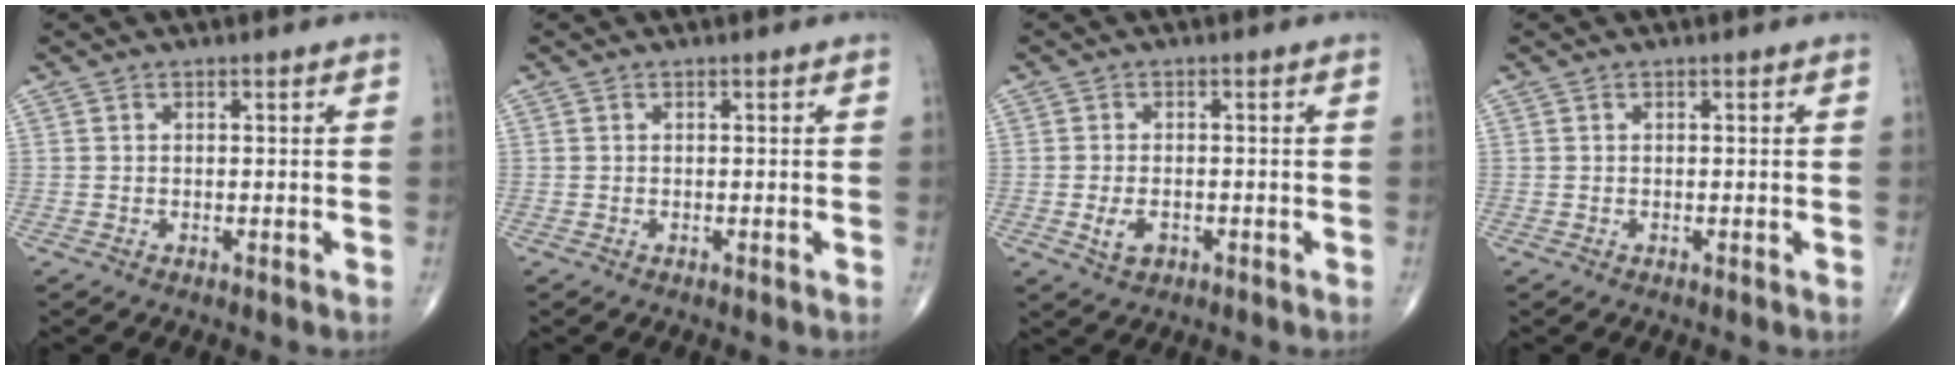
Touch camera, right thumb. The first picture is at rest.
{"total": 0.0}
{"total": 3.2, "force": [-0.9, 2.0, 2.3], "torque": [-0.041, 0.002, -0.012]}
{"total": 0.0}